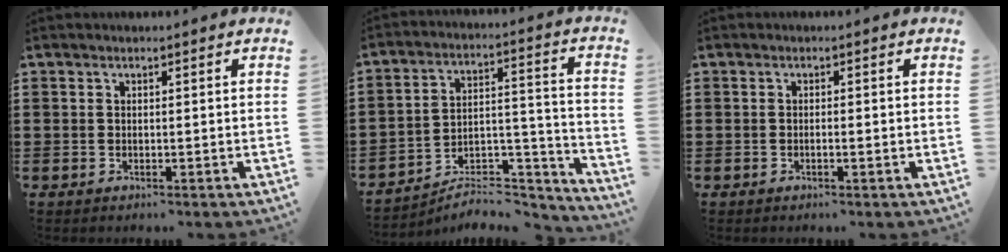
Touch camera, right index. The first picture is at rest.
{"total": 6.4, "force": [-5.7, 1.9, 2.1], "torque": [-0.030, 0.008, -0.111]}
{"total": 0.5, "force": [-0.3, 0.0, 0.4], "torque": [-0.008, -0.001, -0.005]}